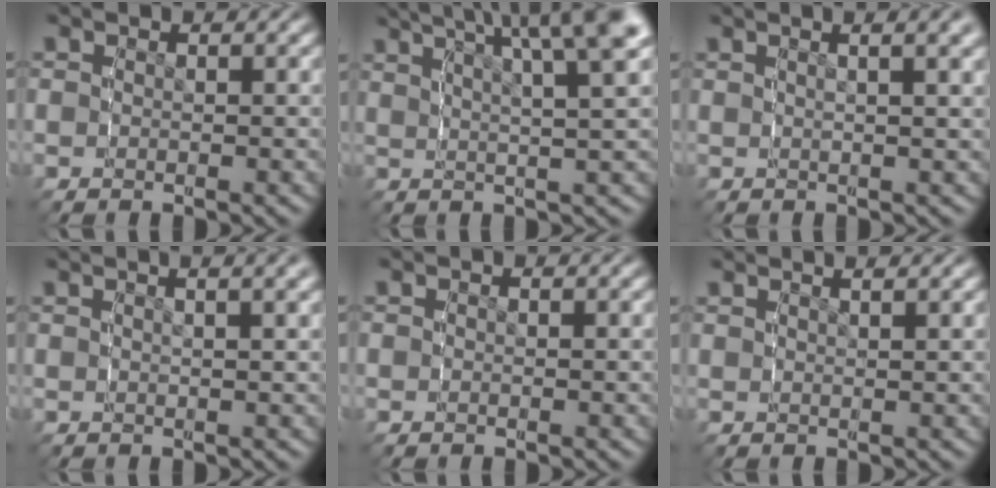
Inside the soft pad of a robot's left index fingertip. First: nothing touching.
{"total": 9.2, "force": [5.6, 2.5, 6.9], "torque": [-0.074, 0.025, 0.075]}
{"total": 4.0, "force": [2.2, 0.4, 3.3], "torque": [-0.032, 0.020, 0.029]}
{"total": 3.2, "force": [2.0, 0.0, 2.5], "torque": [-0.022, 0.017, 0.027]}
{"total": 0.0}
{"total": 1.9, "force": [1.6, -0.8, 0.5], "torque": [-0.003, 0.004, 0.028]}